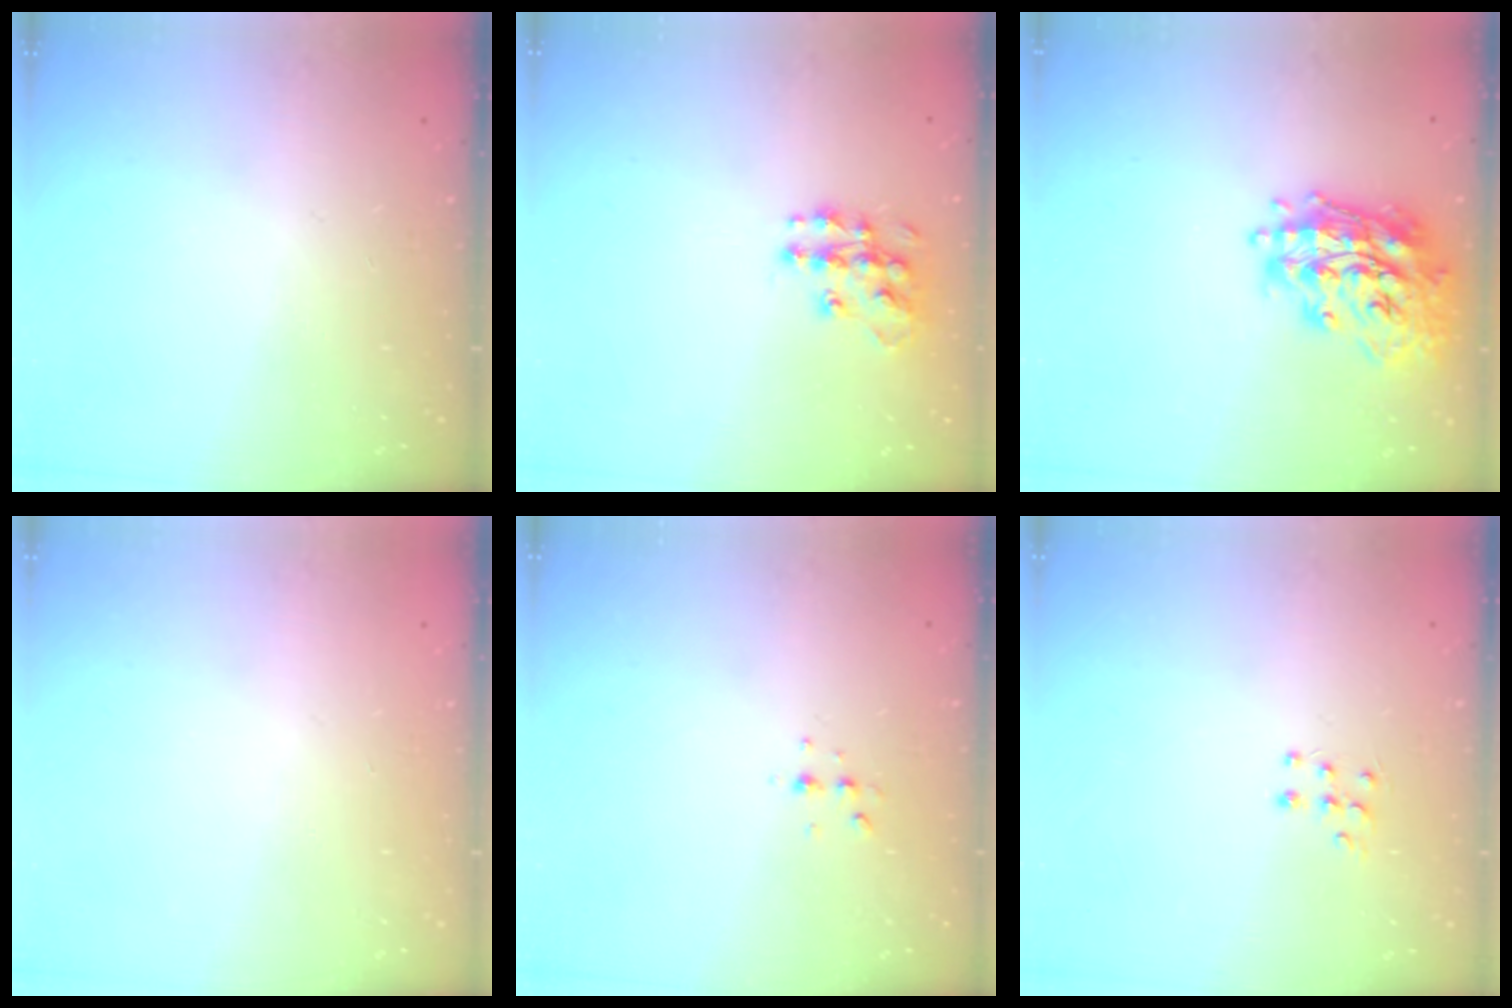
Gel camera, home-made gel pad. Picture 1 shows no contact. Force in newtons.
{"total": 10.4, "press": 10.4, "slide": 0.4}
{"total": 19.9, "press": 19.8, "slide": 2.1}
{"total": 0.6, "press": 0.0, "slide": 0.6}
{"total": 3.6, "press": 3.5, "slide": 0.7}
{"total": 6.4, "press": 6.3, "slide": 0.8}